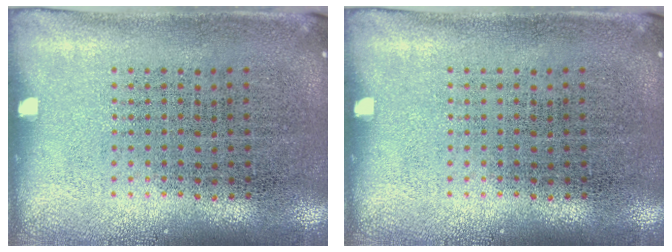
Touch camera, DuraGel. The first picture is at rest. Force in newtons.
{"total": 0.0}